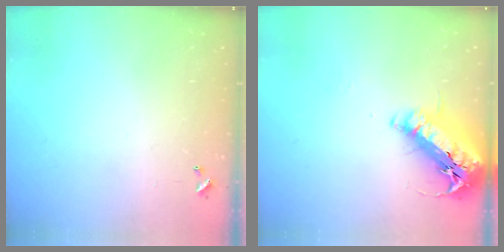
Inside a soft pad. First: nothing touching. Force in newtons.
{"total": 21.2, "press": 20.8, "slide": 4.0}